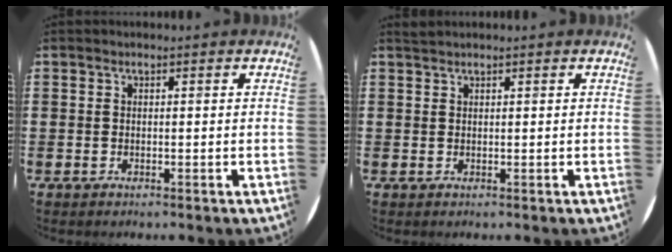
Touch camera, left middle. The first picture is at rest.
{"total": 0.6, "force": [0.6, -0.1, 0.0], "torque": [0.001, 0.000, 0.012]}